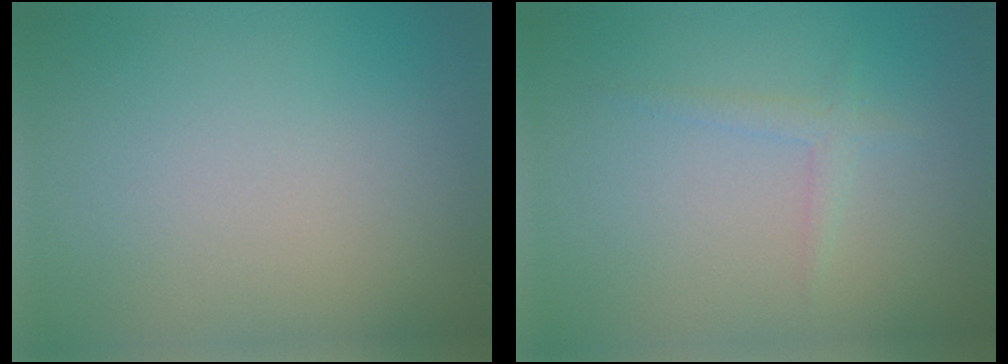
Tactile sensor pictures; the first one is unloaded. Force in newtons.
{"total": 1.2, "press": 1.2, "slide": 0.1}